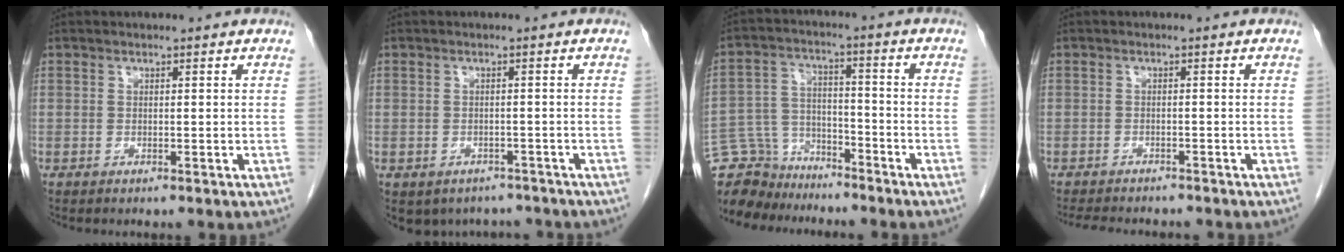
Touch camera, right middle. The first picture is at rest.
{"total": 6.6, "force": [-5.4, 3.7, 0.8], "torque": [-0.003, 0.012, -0.062]}
{"total": 10.8, "force": [-9.7, 4.6, 0.2], "torque": [-0.014, 0.037, -0.175]}
{"total": 8.3, "force": [-7.4, 2.1, 3.1], "torque": [-0.047, -0.006, -0.101]}